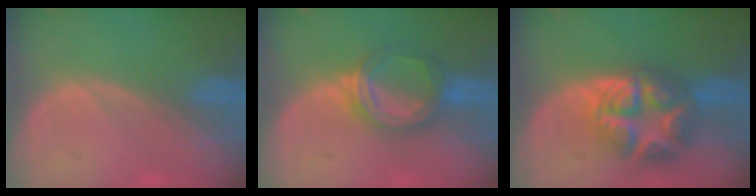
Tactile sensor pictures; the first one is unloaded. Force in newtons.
{"total": 5.7, "press": 5.4, "slide": 1.5}
{"total": 8.7, "press": 8.7, "slide": 0.5}